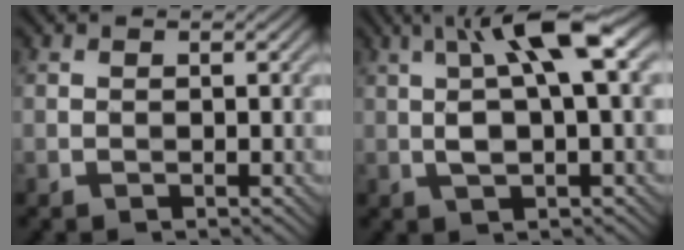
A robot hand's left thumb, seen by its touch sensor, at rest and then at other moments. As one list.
[{"total": 9.8, "force": [2.3, 3.1, 9.0], "torque": [-0.163, 0.018, 0.032]}]